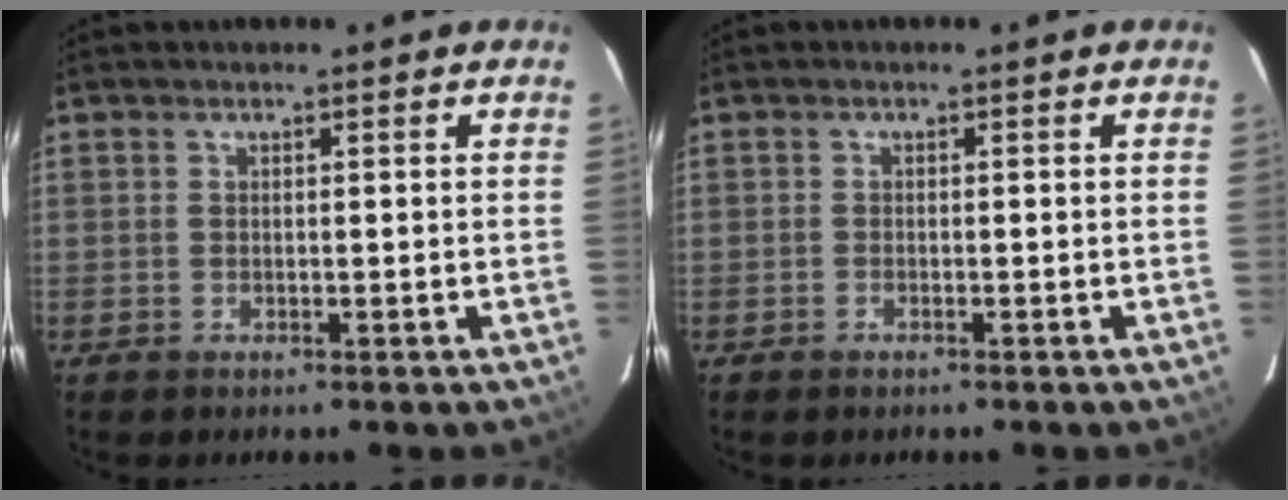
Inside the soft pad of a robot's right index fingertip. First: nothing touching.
{"total": 0.8, "force": [-0.6, 0.3, 0.3], "torque": [-0.006, 0.001, -0.012]}